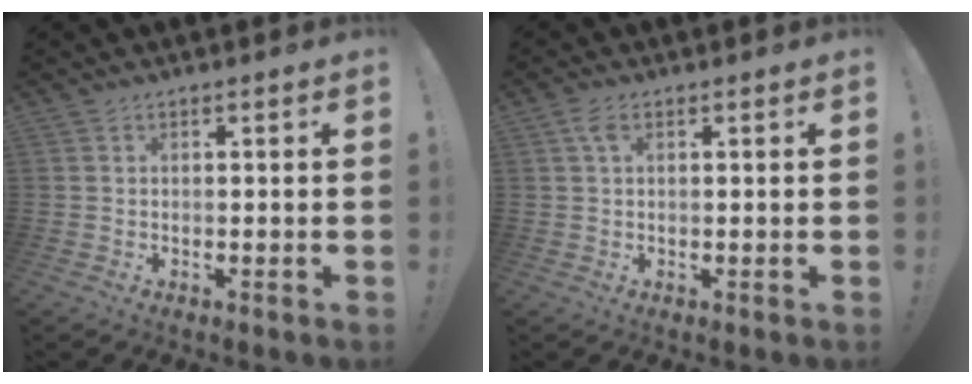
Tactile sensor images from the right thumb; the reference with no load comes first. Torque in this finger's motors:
{"motor_torque": [0.58, 0.32, 0.17, -0.20, 0.00]}